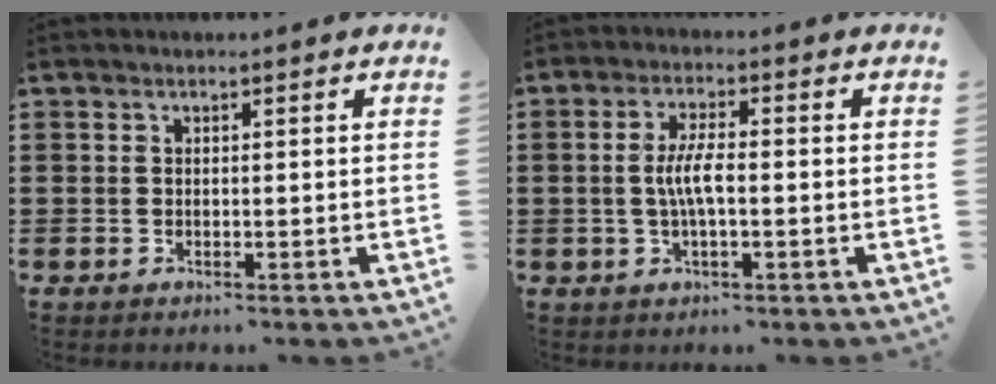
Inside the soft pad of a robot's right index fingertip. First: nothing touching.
{"total": 4.6, "force": [-0.5, 1.1, 4.4], "torque": [-0.093, -0.002, -0.015]}